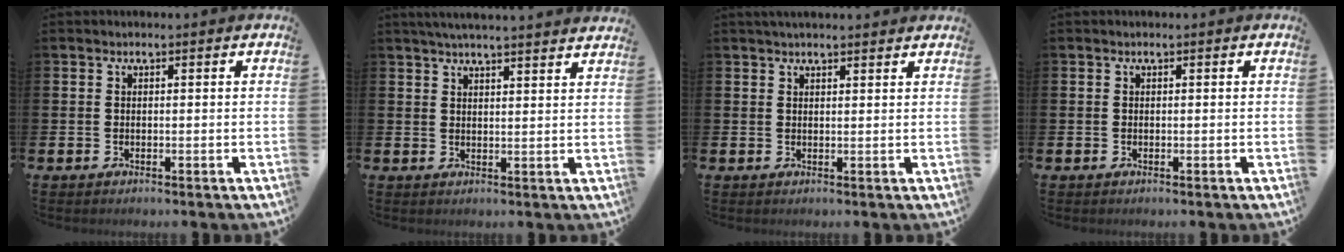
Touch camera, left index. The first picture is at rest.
{"total": 3.8, "force": [3.7, -0.5, 0.6], "torque": [-0.019, -0.016, 0.067]}
{"total": 1.9, "force": [1.8, 0.2, 0.5], "torque": [-0.011, -0.002, 0.033]}
{"total": 0.0}